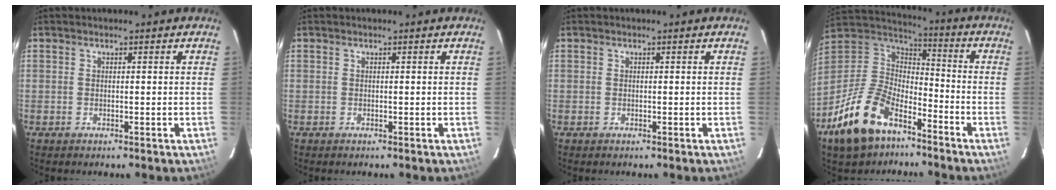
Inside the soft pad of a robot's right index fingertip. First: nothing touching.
{"total": 0.0}
{"total": 0.0}
{"total": 19.5, "force": [-11.6, 10.7, 11.4], "torque": [-0.256, -0.003, -0.208]}